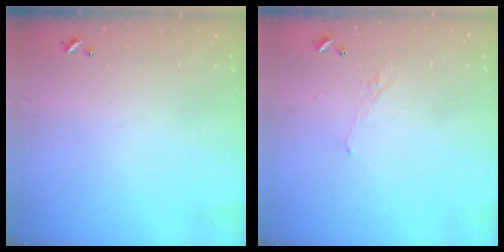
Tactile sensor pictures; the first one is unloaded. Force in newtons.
{"total": 0.9, "press": 0.7, "slide": 0.6}